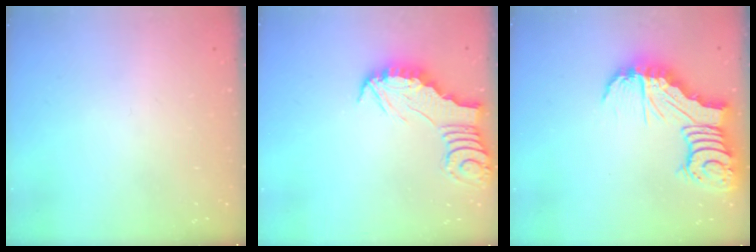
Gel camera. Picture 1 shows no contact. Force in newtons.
{"total": 2.5, "press": 2.5, "slide": 0.2}
{"total": 12.0, "press": 11.9, "slide": 1.3}